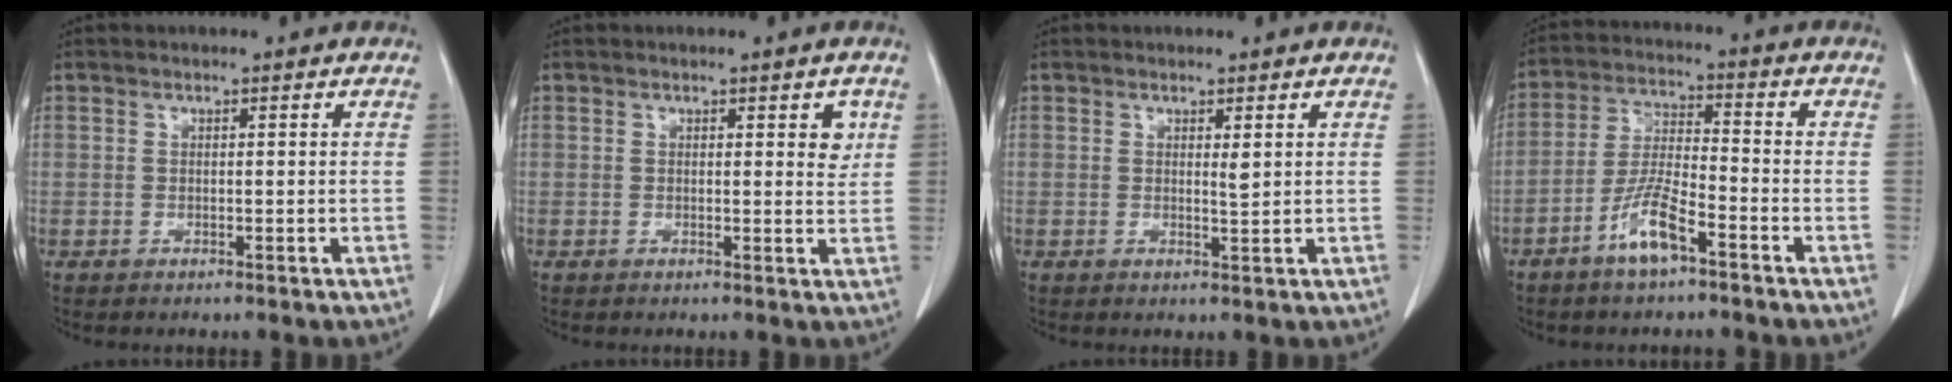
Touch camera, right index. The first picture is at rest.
{"total": 2.5, "force": [1.0, 0.8, 2.1], "torque": [-0.023, -0.004, 0.011]}
{"total": 1.2, "force": [0.5, 0.1, 1.1], "torque": [-0.025, -0.006, 0.010]}
{"total": 7.8, "force": [-4.6, 1.5, 6.1], "torque": [-0.128, -0.002, -0.090]}